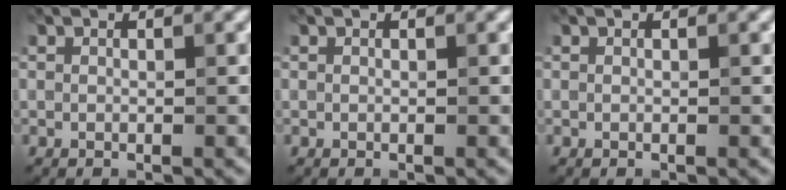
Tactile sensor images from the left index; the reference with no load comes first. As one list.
[{"total": 0.0}, {"total": 0.0}]